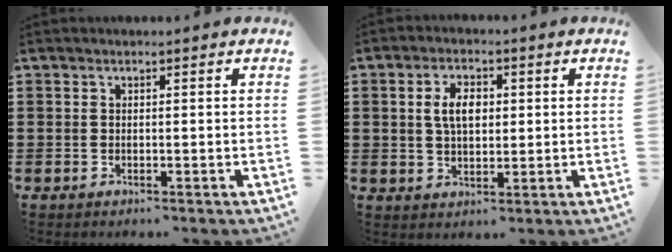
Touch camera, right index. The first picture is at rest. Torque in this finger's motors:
{"motor_torque": [0.25, -0.24, 0.30, 0.10]}